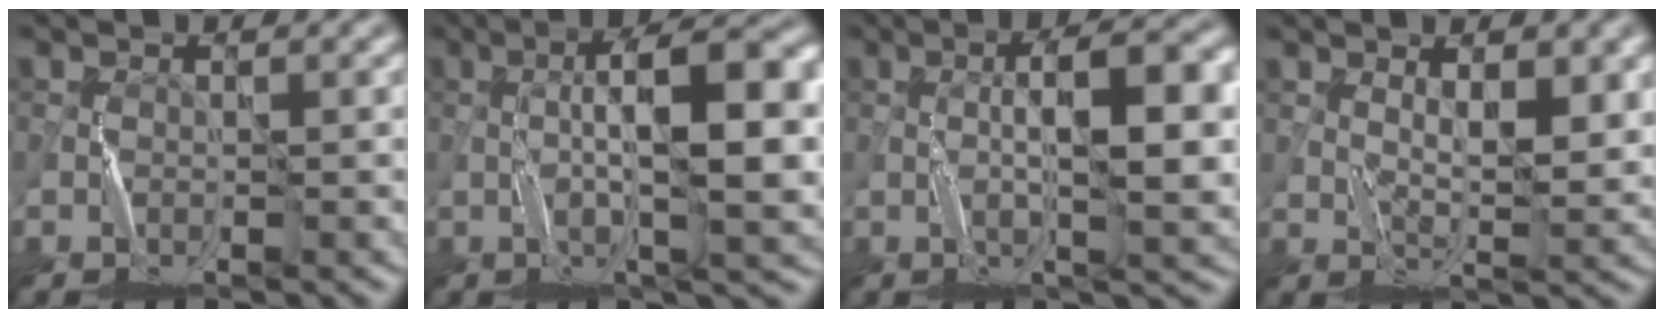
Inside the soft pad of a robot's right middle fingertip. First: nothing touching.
{"total": 12.2, "force": [0.3, 3.0, 11.8], "torque": [-0.176, 0.020, 0.008]}
{"total": 9.6, "force": [0.3, 2.5, 9.3], "torque": [-0.125, 0.011, 0.005]}
{"total": 3.6, "force": [2.0, 0.8, 2.9], "torque": [-0.043, -0.006, 0.042]}